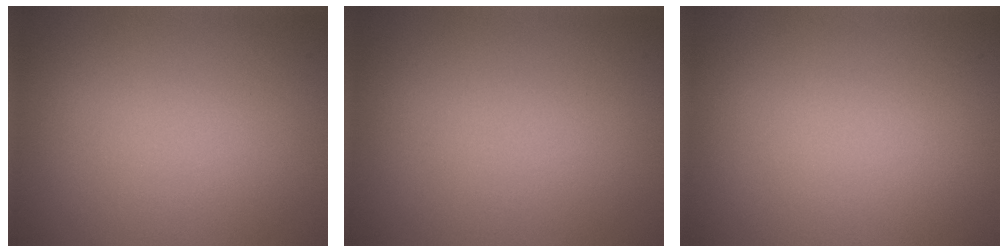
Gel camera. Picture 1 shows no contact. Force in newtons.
{"total": 0.0}
{"total": 0.0}